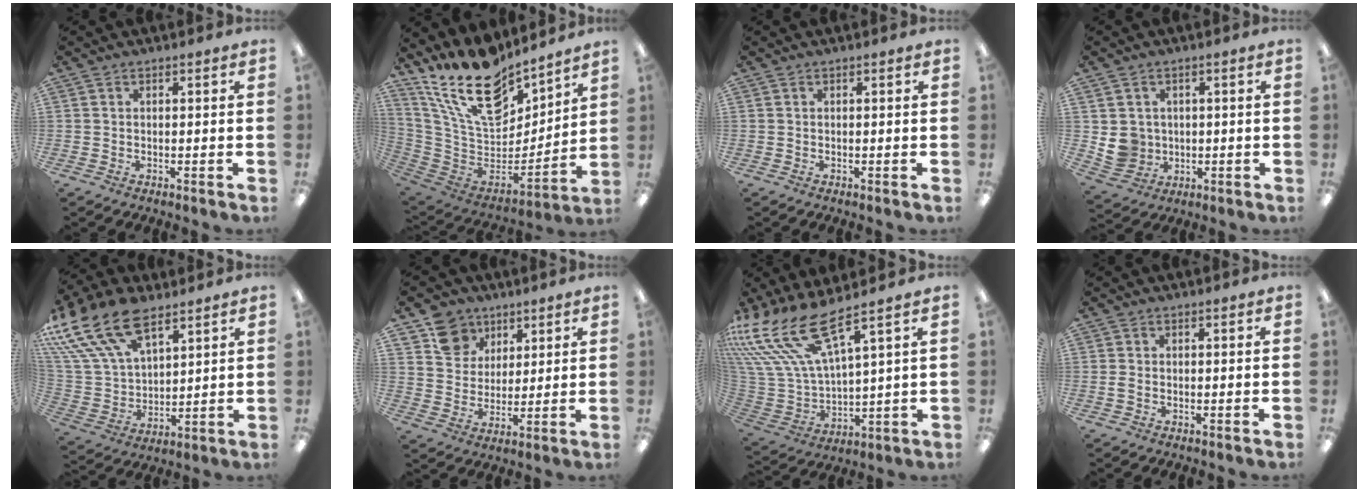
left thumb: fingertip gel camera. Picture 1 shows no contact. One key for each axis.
{"total": 22.2, "fx": 15.7, "fy": 10.4, "fz": 11.8, "tx": -0.224, "ty": -0.108, "tz": 0.282}
{"total": 0.0}
{"total": 6.4, "fx": 1.1, "fy": 6.0, "fz": 1.7, "tx": -0.046, "ty": 0.003, "tz": 0.026}
{"total": 22.1, "fx": 13.0, "fy": 12.3, "fz": 13.0, "tx": -0.300, "ty": -0.067, "tz": 0.234}
{"total": 10.3, "fx": 6.5, "fy": 7.7, "fz": 1.8, "tx": -0.035, "ty": -0.032, "tz": 0.125}
{"total": 18.6, "fx": 12.4, "fy": 6.1, "fz": 12.4, "tx": -0.291, "ty": -0.082, "tz": 0.218}
{"total": 1.3, "fx": -0.2, "fy": 0.6, "fz": 1.1, "tx": -0.021, "ty": 0.002, "tz": -0.004}